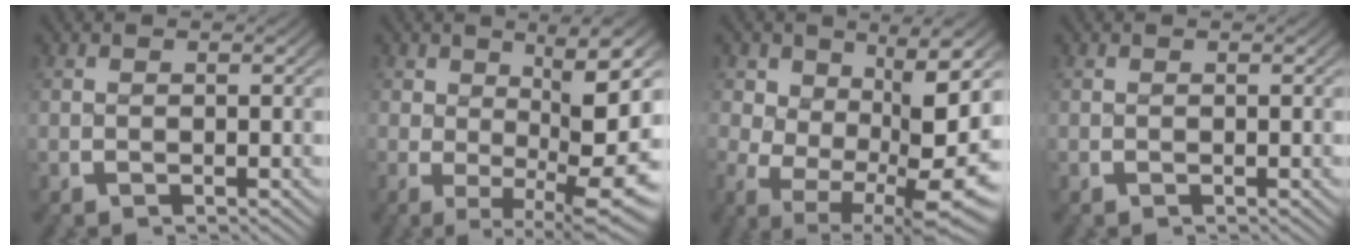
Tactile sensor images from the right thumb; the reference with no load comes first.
{"total": 8.5, "force": [-0.6, 3.4, 7.8], "torque": [-0.111, -0.034, 0.015]}
{"total": 10.5, "force": [-1.8, 6.2, 8.3], "torque": [-0.146, -0.057, 0.002]}
{"total": 0.0}